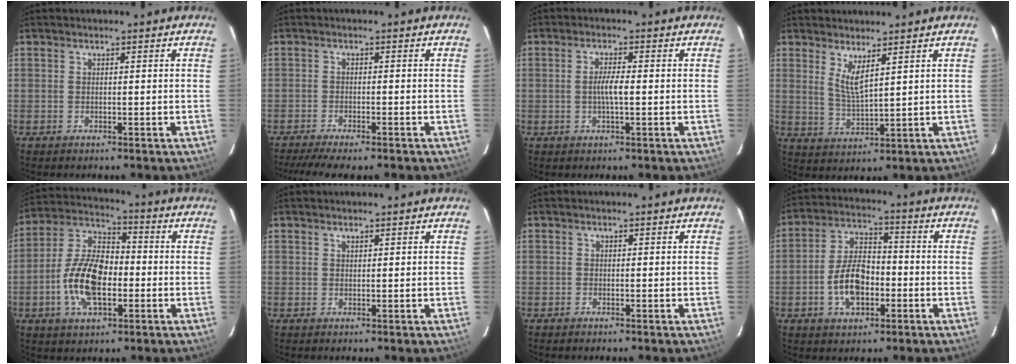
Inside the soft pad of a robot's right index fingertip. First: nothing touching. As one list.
[{"total": 7.6, "force": [-6.4, 0.9, 4.1], "torque": [-0.097, -0.023, -0.105]}, {"total": 3.1, "force": [-0.3, 0.3, 3.1], "torque": [-0.057, 0.000, -0.006]}, {"total": 4.7, "force": [2.8, 0.6, 3.6], "torque": [-0.070, -0.013, 0.054]}, {"total": 13.8, "force": [-3.3, 6.9, 11.5], "torque": [-0.238, 0.009, -0.063]}, {"total": 0.6, "force": [0.6, 0.1, 0.0], "torque": [0.001, 0.001, 0.011]}, {"total": 0.0}, {"total": 10.2, "force": [-3.2, 5.8, 7.8], "torque": [-0.156, 0.016, -0.050]}]